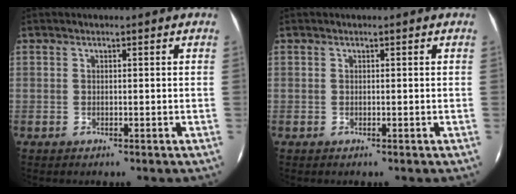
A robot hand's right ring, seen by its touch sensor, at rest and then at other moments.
{"total": 0.0}